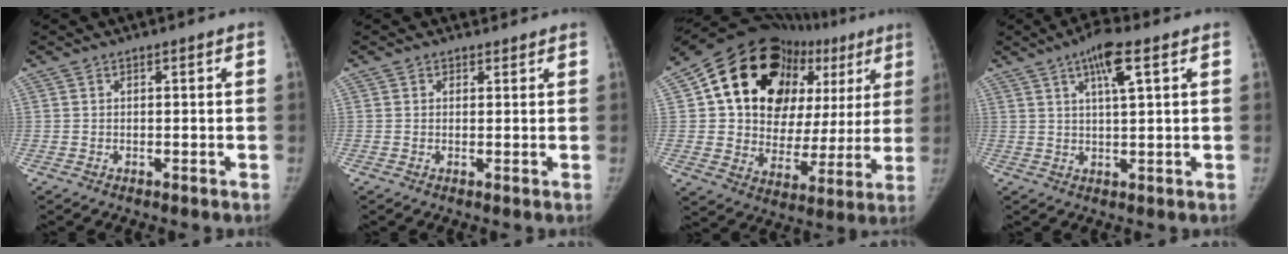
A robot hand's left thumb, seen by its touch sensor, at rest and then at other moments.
{"total": 1.1, "force": [0.8, 0.7, -0.2], "torque": [0.014, -0.004, 0.006]}
{"total": 27.0, "force": [10.9, 17.4, 17.5], "torque": [-0.193, 0.018, 0.172]}
{"total": 7.0, "force": [3.2, 1.2, 6.0], "torque": [-0.109, -0.005, 0.056]}